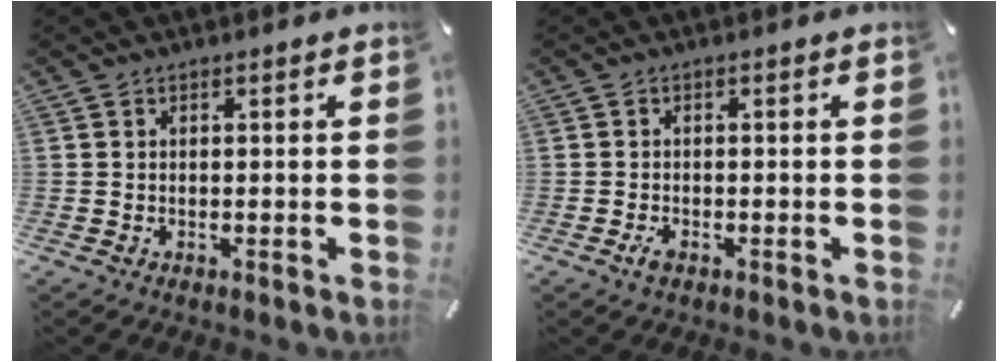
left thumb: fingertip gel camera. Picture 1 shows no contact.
{"total": 1.6, "force": [-0.7, 0.7, 1.3], "torque": [-0.032, -0.002, -0.015]}